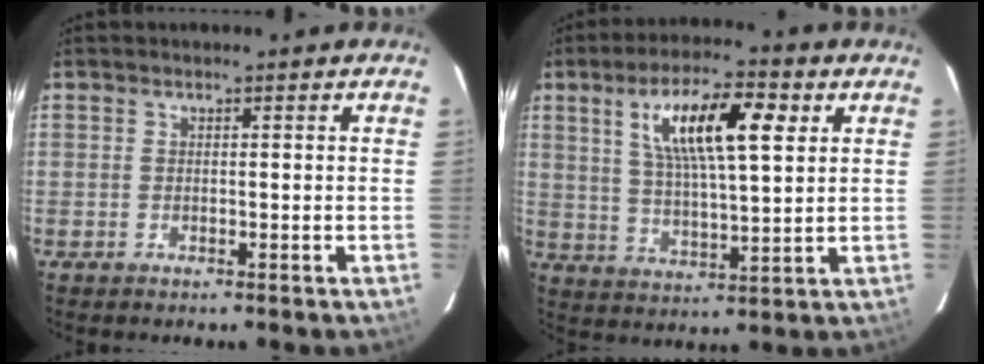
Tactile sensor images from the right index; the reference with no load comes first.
{"total": 14.0, "force": [5.3, 3.9, 12.3], "torque": [-0.221, 0.017, 0.095]}